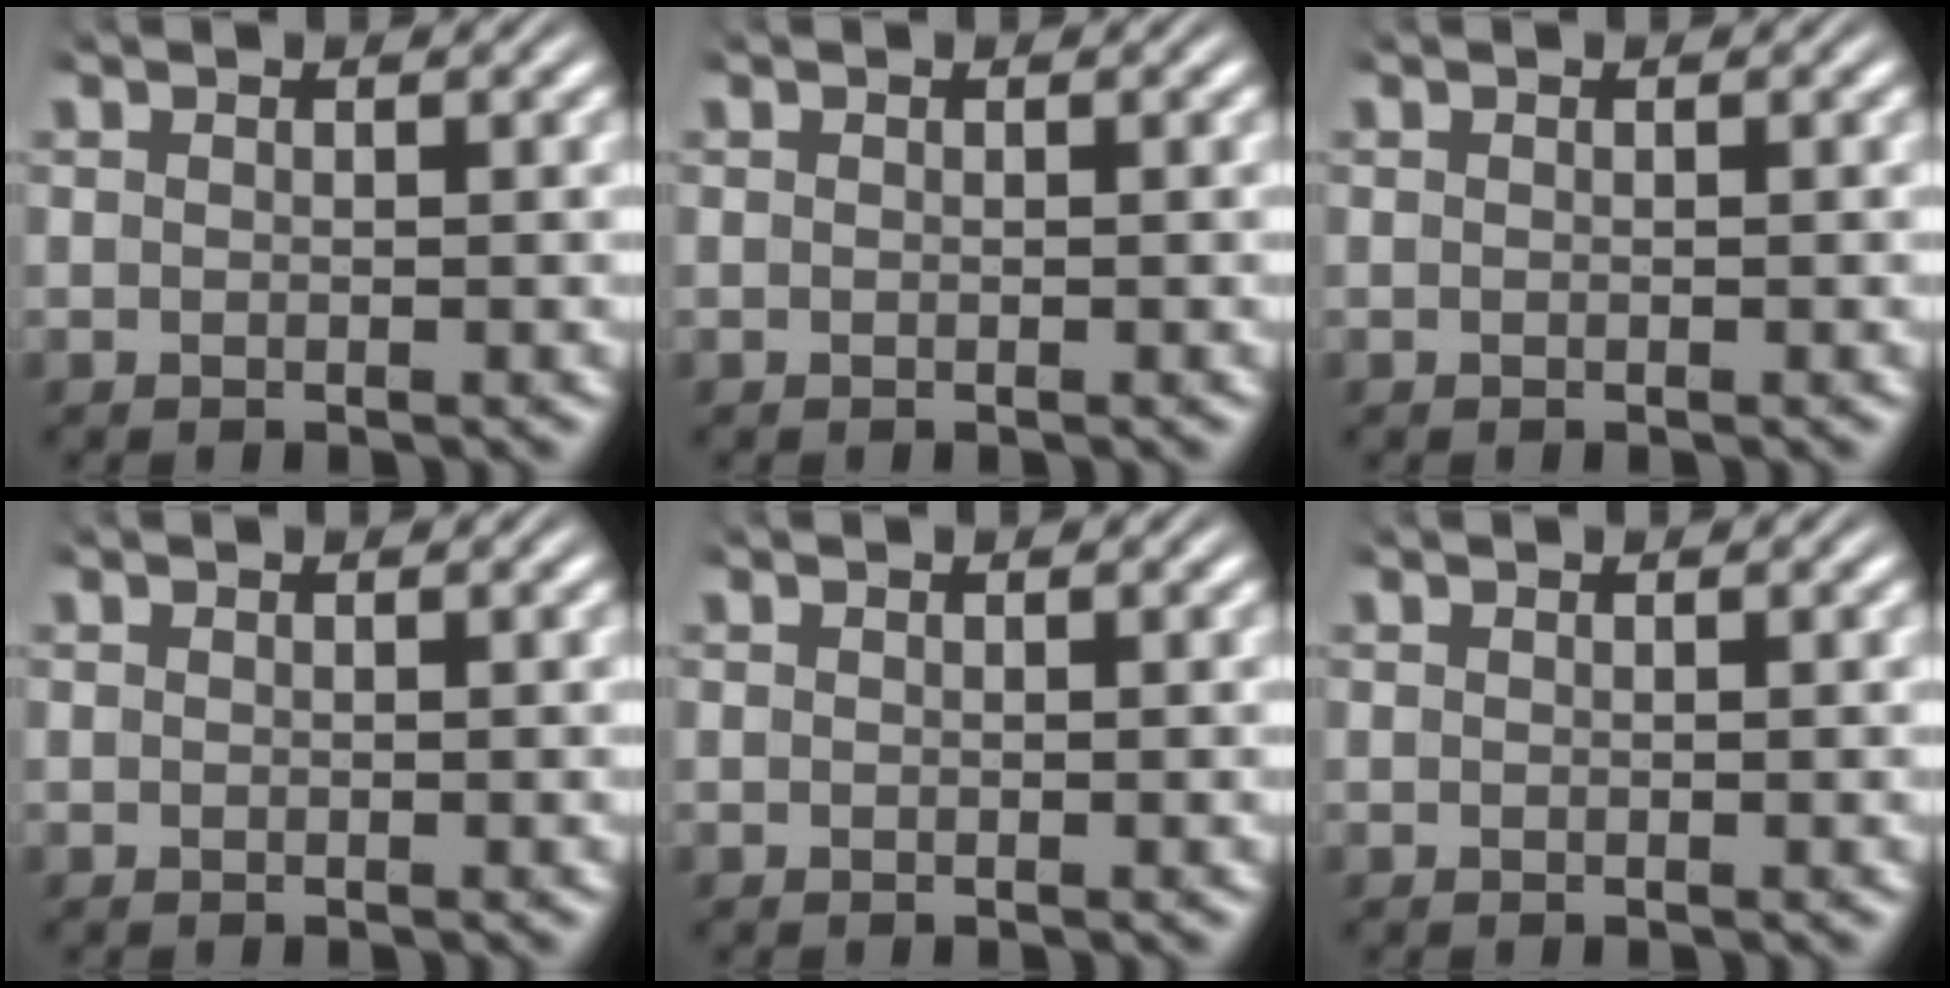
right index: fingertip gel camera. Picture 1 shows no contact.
{"total": 0.0}
{"total": 0.0}
{"total": 0.0}
{"total": 0.0}
{"total": 0.0}